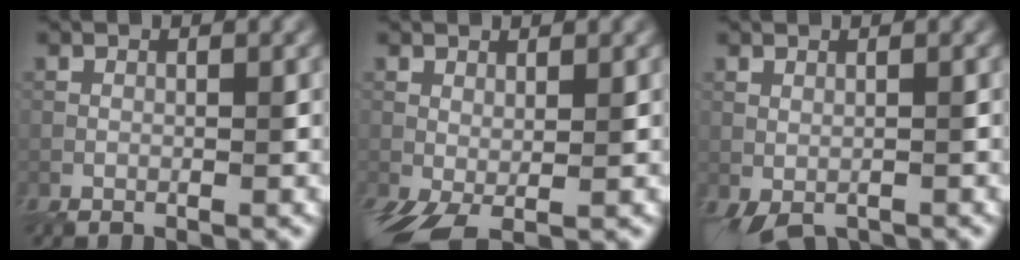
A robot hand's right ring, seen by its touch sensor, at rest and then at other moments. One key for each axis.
{"total": 4.4, "fx": -0.9, "fy": 1.9, "fz": 3.9, "tx": -0.080, "ty": -0.012, "tz": -0.004}
{"total": 2.1, "fx": -0.3, "fy": 1.1, "fz": 1.8, "tx": -0.029, "ty": -0.005, "tz": 0.005}